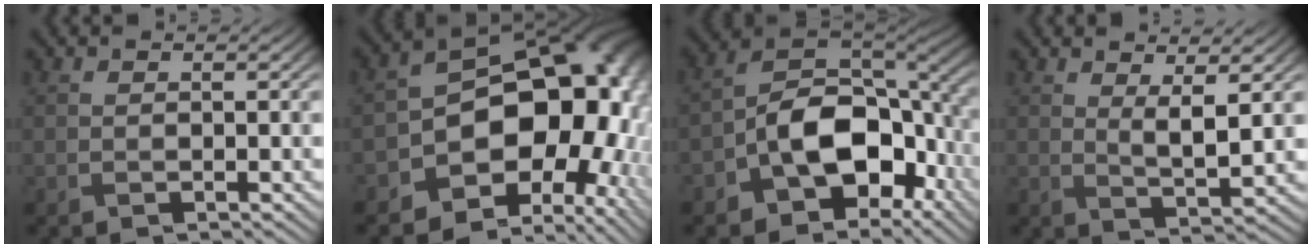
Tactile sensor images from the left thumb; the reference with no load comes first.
{"total": 18.8, "force": [-3.9, 13.1, 12.9], "torque": [-0.163, -0.045, -0.033]}
{"total": 13.5, "force": [-4.9, 8.5, 9.3], "torque": [-0.167, -0.020, -0.100]}
{"total": 3.5, "force": [1.6, 0.9, 3.1], "torque": [-0.068, -0.010, 0.030]}